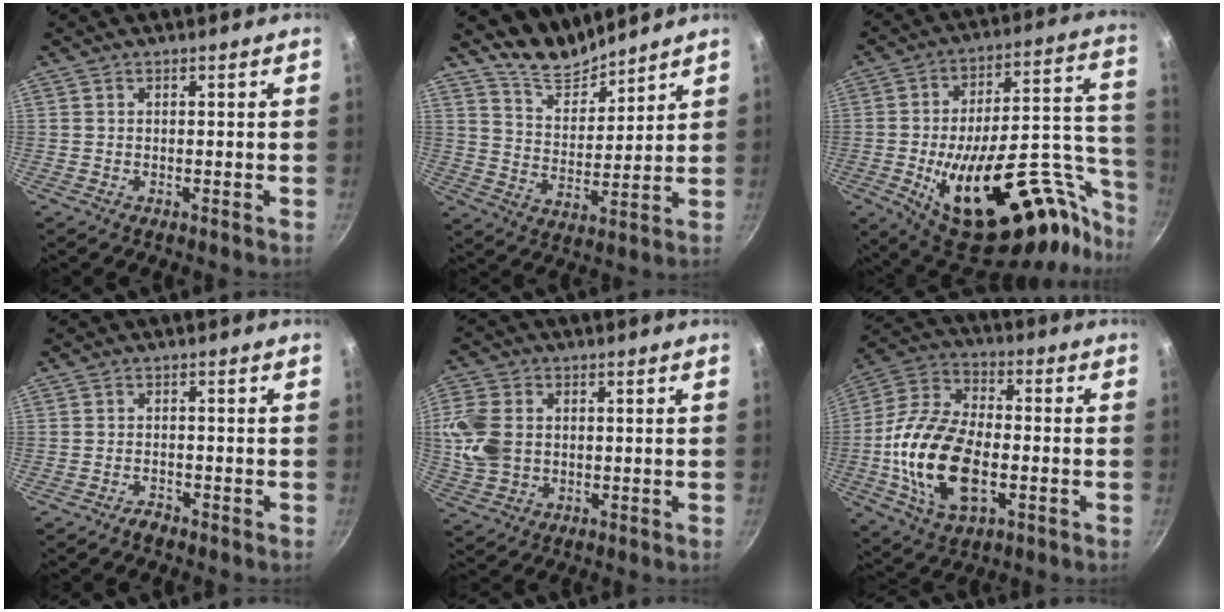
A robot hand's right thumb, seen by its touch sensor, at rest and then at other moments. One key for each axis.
{"total": 8.3, "fx": 7.8, "fy": 2.3, "fz": 1.4, "tx": -0.007, "ty": -0.070, "tz": 0.147}
{"total": 35.4, "fx": -14.1, "fy": 15.6, "fz": 28.5, "tx": -0.339, "ty": 0.067, "tz": -0.197}
{"total": 1.6, "fx": -1.4, "fy": 0.6, "fz": 0.4, "tx": -0.004, "ty": 0.018, "tz": -0.021}
{"total": 9.7, "fx": 0.6, "fy": 7.5, "fz": 6.1, "tx": -0.119, "ty": 0.003, "tz": 0.012}
{"total": 19.8, "fx": -3.6, "fy": 11.2, "fz": 15.9, "tx": -0.302, "ty": 0.025, "tz": -0.073}